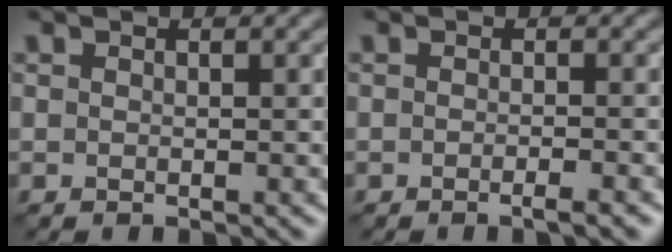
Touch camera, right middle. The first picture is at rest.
{"total": 1.7, "force": [-0.9, 0.3, 1.3], "torque": [-0.012, 0.001, -0.017]}